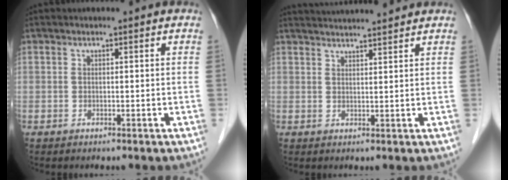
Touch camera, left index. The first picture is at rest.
{"total": 9.2, "force": [8.7, 0.1, 3.0], "torque": [-0.050, 0.025, 0.125]}